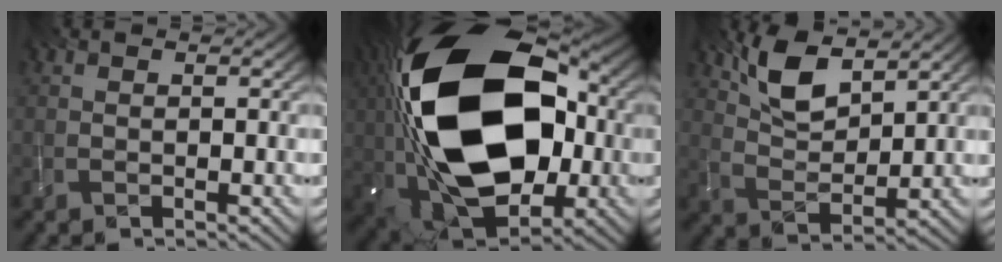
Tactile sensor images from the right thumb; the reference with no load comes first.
{"total": 23.9, "force": [1.3, 14.6, 18.9], "torque": [-0.395, -0.009, 0.004]}
{"total": 7.3, "force": [4.8, 2.9, 4.8], "torque": [-0.106, -0.002, 0.097]}